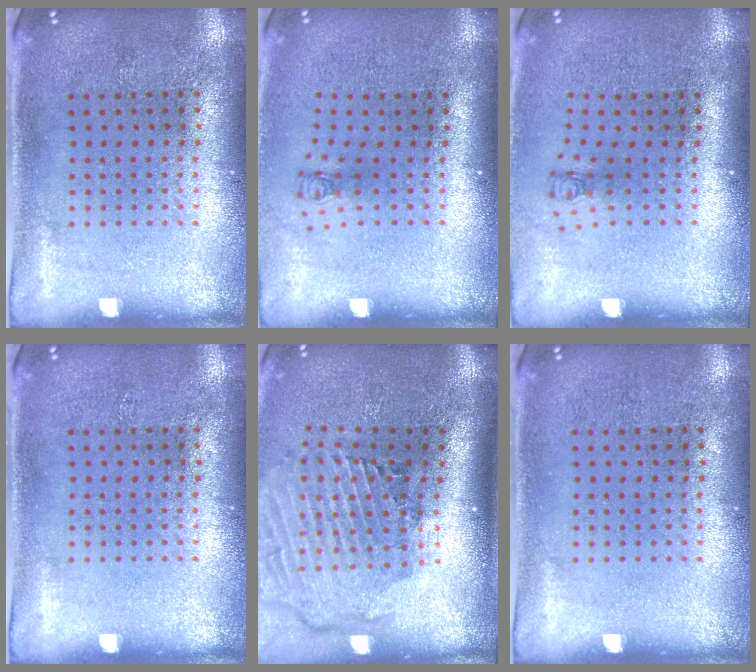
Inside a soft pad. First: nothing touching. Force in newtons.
{"total": 0.7, "press": 0.4, "slide": 0.6}
{"total": 0.7, "press": 0.4, "slide": 0.6}
{"total": 0.0}
{"total": 3.0, "press": 2.1, "slide": 2.1}
{"total": 0.0}